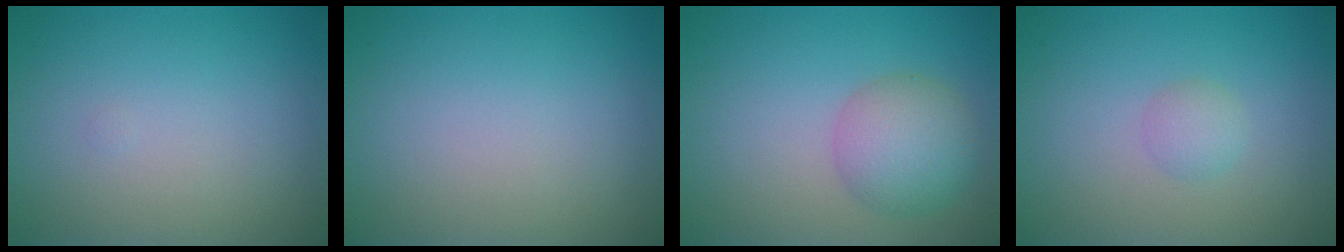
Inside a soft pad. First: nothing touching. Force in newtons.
{"total": 0.0}
{"total": 4.4, "press": 4.4, "slide": 0.2}
{"total": 1.3, "press": 1.3, "slide": 0.1}